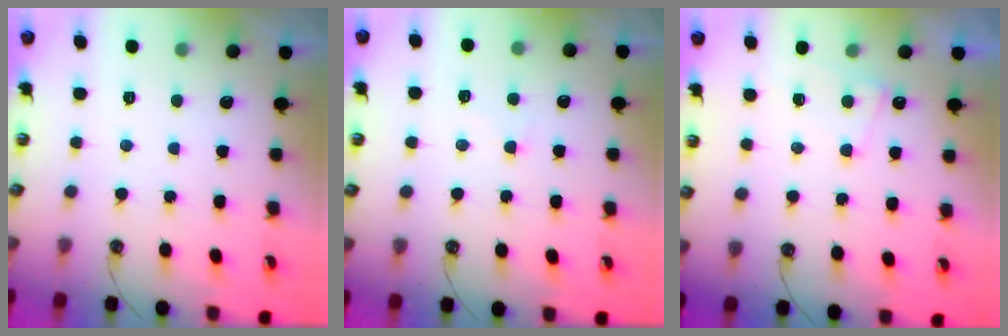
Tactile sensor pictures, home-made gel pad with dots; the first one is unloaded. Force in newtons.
{"total": 2.1, "press": 2.1, "slide": 0.5}
{"total": 1.0, "press": 0.7, "slide": 0.7}